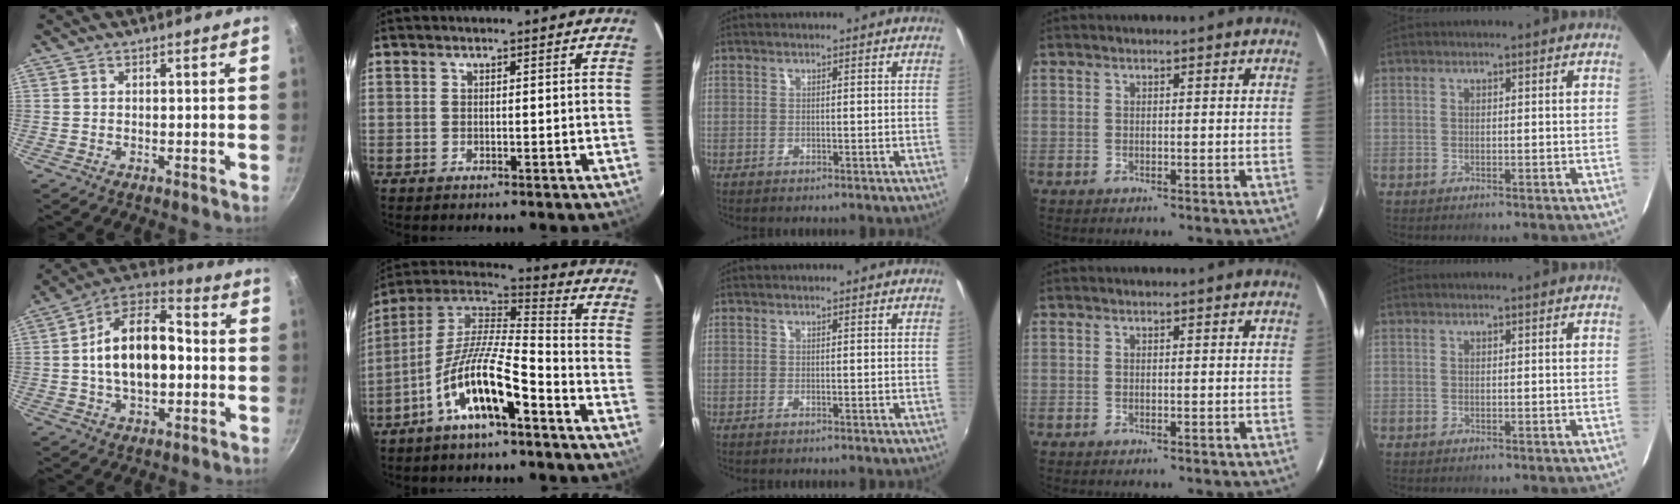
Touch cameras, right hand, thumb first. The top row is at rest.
{"thumb": {"total": 16.5, "force": [-0.4, 9.6, 13.4], "torque": [-0.199, 0.037, -0.020]}, "index": {"total": 14.3, "force": [-8.0, 3.1, 11.5], "torque": [-0.219, 0.000, -0.151]}}